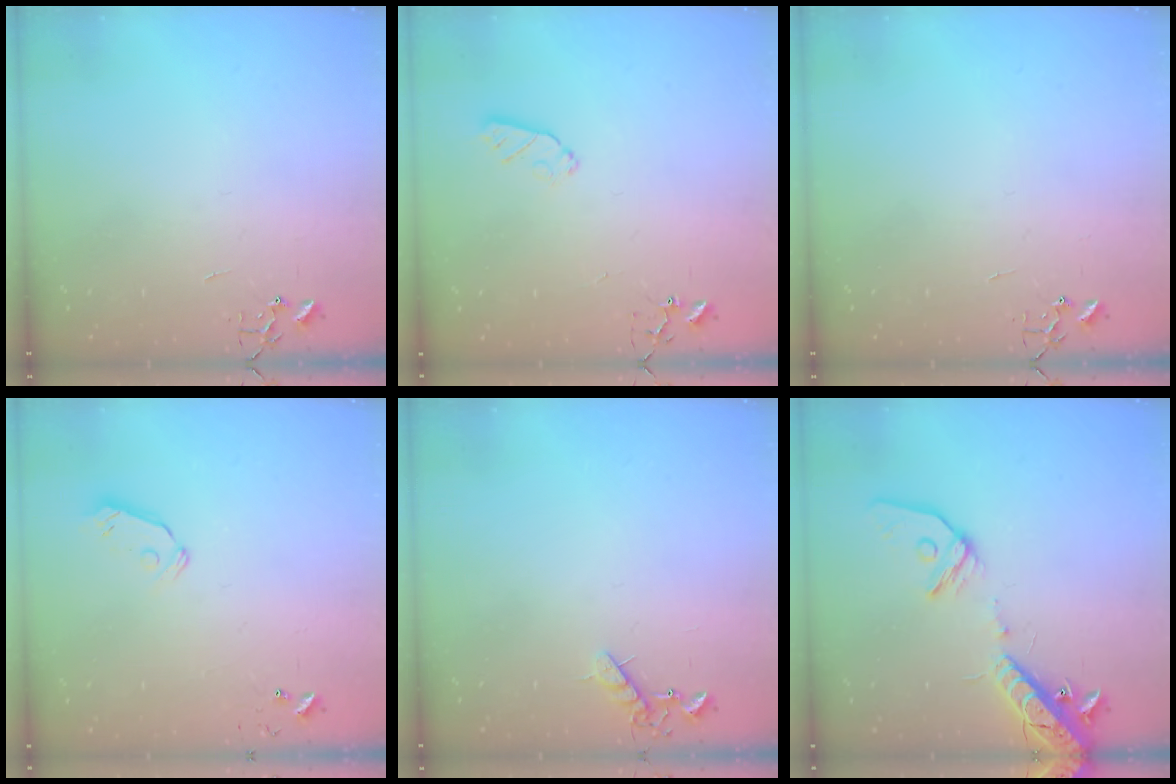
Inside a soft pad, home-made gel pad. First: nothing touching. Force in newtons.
{"total": 5.5, "press": 5.4, "slide": 1.1}
{"total": 0.0}
{"total": 5.8, "press": 5.7, "slide": 0.9}
{"total": 6.3, "press": 6.2, "slide": 0.9}
{"total": 16.7, "press": 16.3, "slide": 3.5}